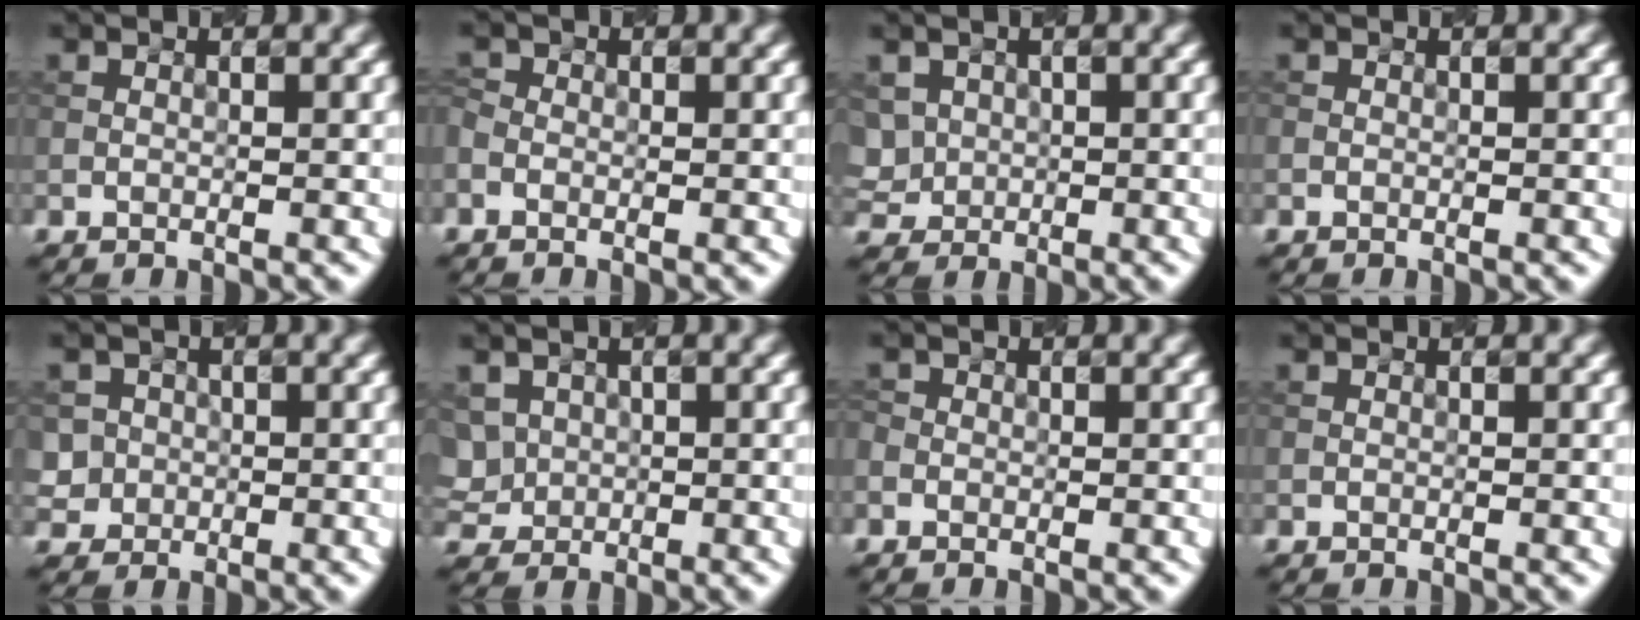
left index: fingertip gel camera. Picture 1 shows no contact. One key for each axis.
{"total": 1.0, "fx": -0.5, "fy": 0.7, "fz": 0.5, "tx": -0.015, "ty": -0.002, "tz": -0.010}
{"total": 3.8, "fx": 0.5, "fy": 3.4, "fz": 1.5, "tx": -0.035, "ty": 0.014, "tz": 0.011}
{"total": 0.0}
{"total": 3.5, "fx": -0.3, "fy": 3.5, "fz": 0.5, "tx": 0.007, "ty": 0.017, "tz": -0.011}
{"total": 4.4, "fx": 0.7, "fy": 3.8, "fz": 1.9, "tx": -0.048, "ty": 0.018, "tz": 0.010}
{"total": 0.6, "fx": -0.3, "fy": 0.5, "fz": 0.2, "tx": -0.002, "ty": 0.000, "tz": -0.006}
{"total": 0.0}